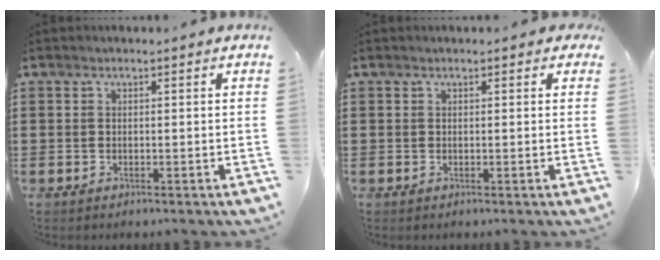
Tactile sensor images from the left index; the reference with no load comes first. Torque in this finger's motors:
{"motor_torque": [2.14, 0.00, 0.08, -0.06]}